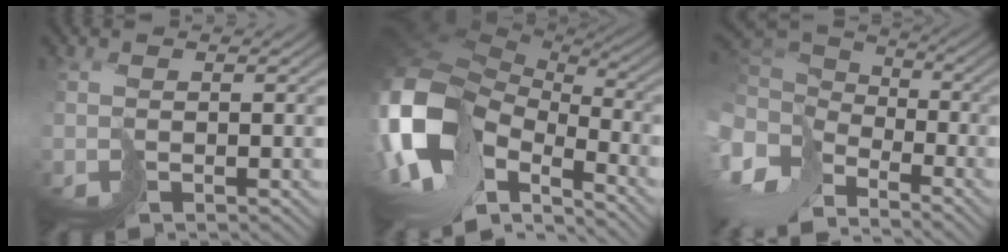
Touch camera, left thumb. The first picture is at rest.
{"total": 16.0, "force": [-4.1, 11.2, 10.8], "torque": [-0.278, -0.030, -0.058]}
{"total": 11.7, "force": [-6.0, 7.2, 7.0], "torque": [-0.214, -0.022, -0.097]}